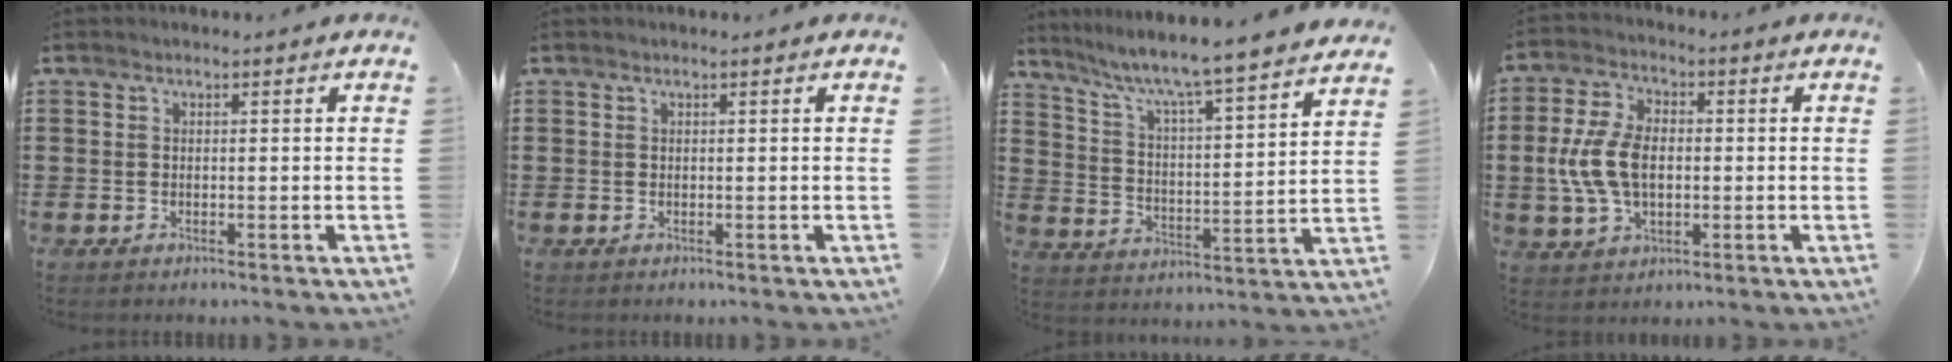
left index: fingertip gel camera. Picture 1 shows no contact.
{"total": 0.0}
{"total": 5.8, "force": [5.2, -0.6, 2.5], "torque": [-0.072, -0.054, 0.079]}
{"total": 9.0, "force": [-0.6, 5.7, 6.9], "torque": [-0.178, 0.004, -0.020]}